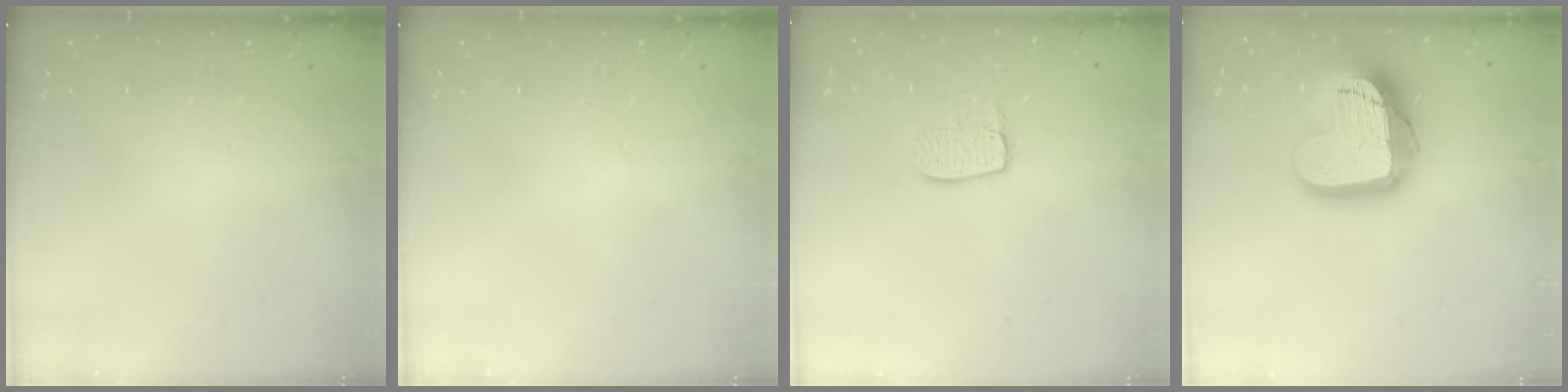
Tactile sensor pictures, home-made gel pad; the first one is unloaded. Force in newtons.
{"total": 0.0}
{"total": 7.6, "press": 7.6, "slide": 0.2}
{"total": 19.5, "press": 19.4, "slide": 1.4}